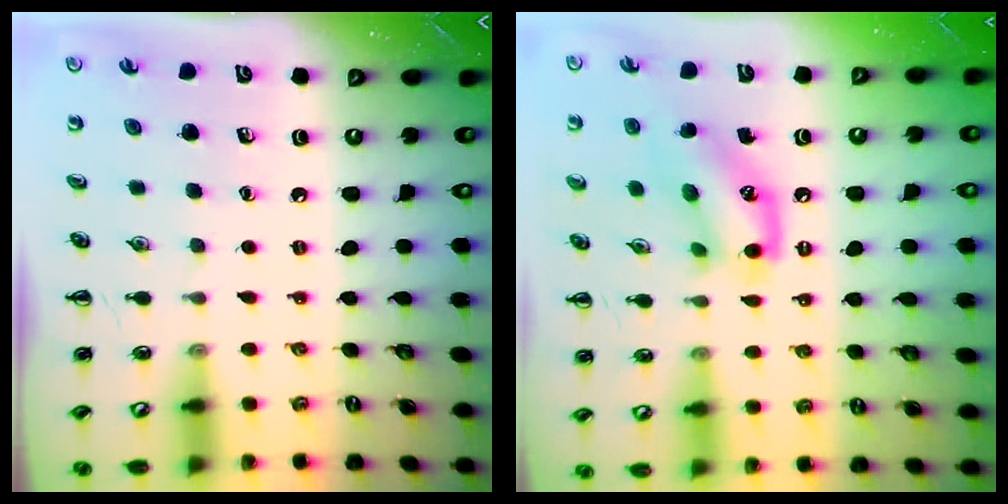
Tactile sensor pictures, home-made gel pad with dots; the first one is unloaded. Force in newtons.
{"total": 12.3, "press": 12.3, "slide": 0.8}